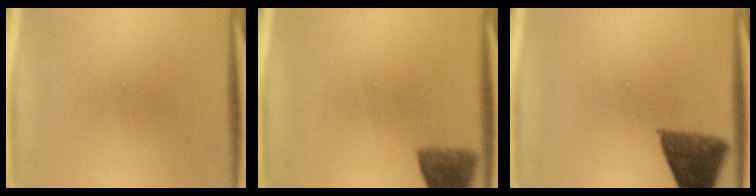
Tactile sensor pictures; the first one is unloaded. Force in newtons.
{"total": 5.2}
{"total": 8.1}